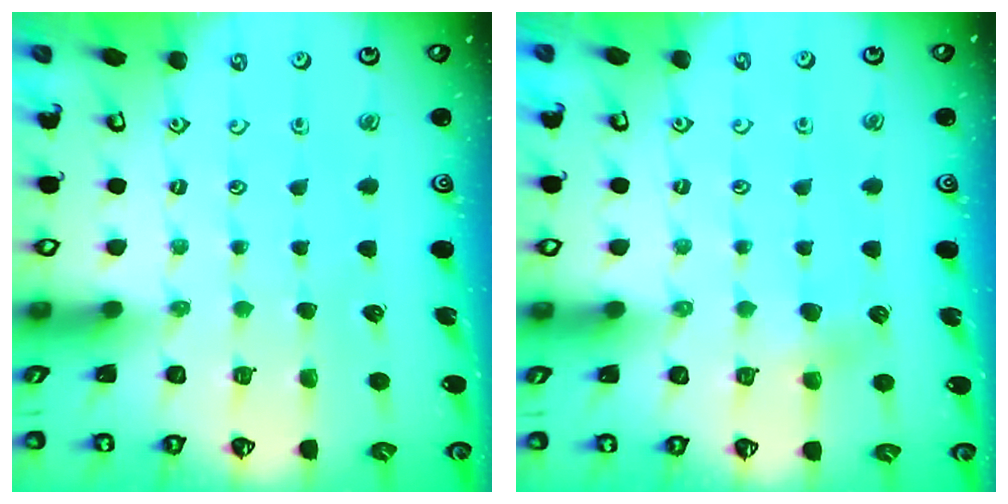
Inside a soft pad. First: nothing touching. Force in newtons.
{"total": 2.9, "press": 2.9, "slide": 0.3}